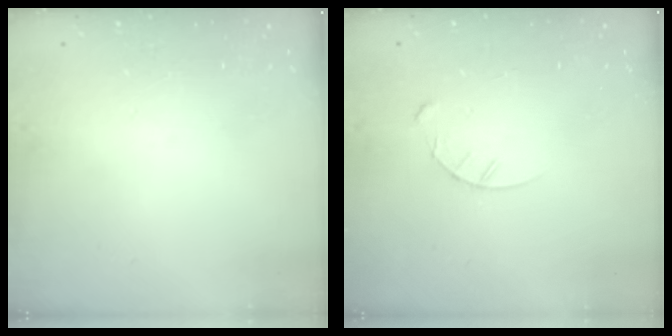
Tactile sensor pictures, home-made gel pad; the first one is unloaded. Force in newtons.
{"total": 3.4, "press": 3.4, "slide": 0.3}